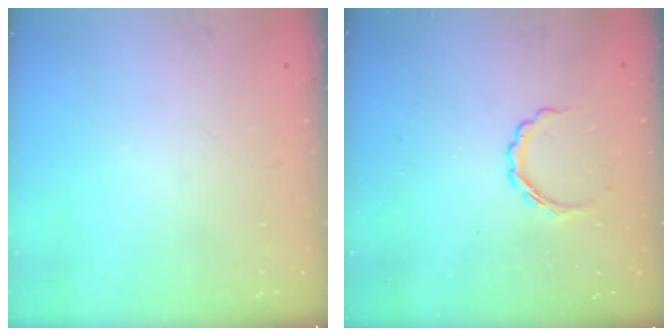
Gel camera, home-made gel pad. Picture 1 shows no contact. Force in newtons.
{"total": 5.0, "press": 4.9, "slide": 0.9}